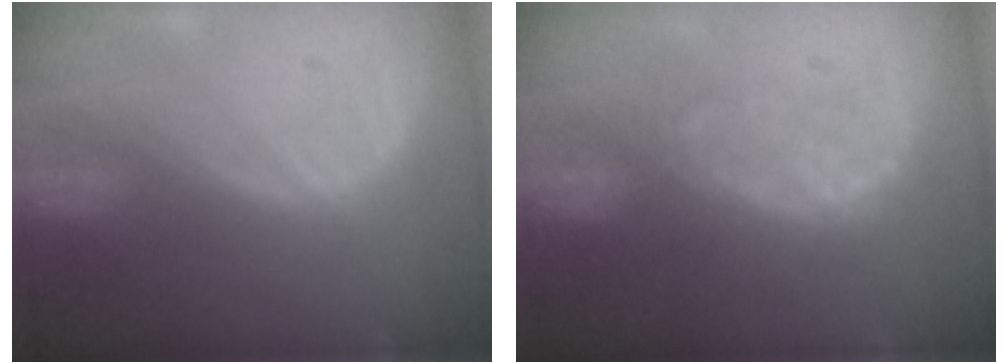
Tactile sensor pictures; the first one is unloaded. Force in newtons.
{"total": 8.1, "press": 7.5, "slide": 3.0}